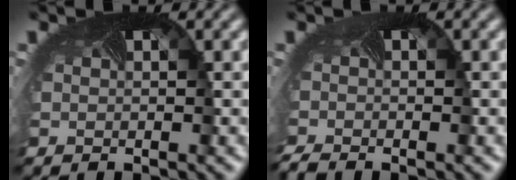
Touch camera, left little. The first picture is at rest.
{"total": 1.9, "force": [-1.8, -0.1, 0.5], "torque": [-0.018, -0.014, -0.038]}